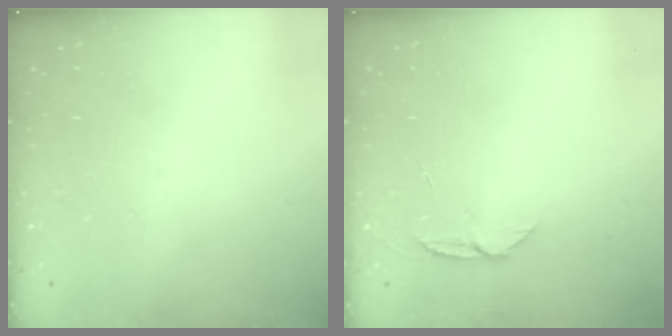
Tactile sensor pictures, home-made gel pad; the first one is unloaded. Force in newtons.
{"total": 5.1, "press": 5.1, "slide": 0.6}